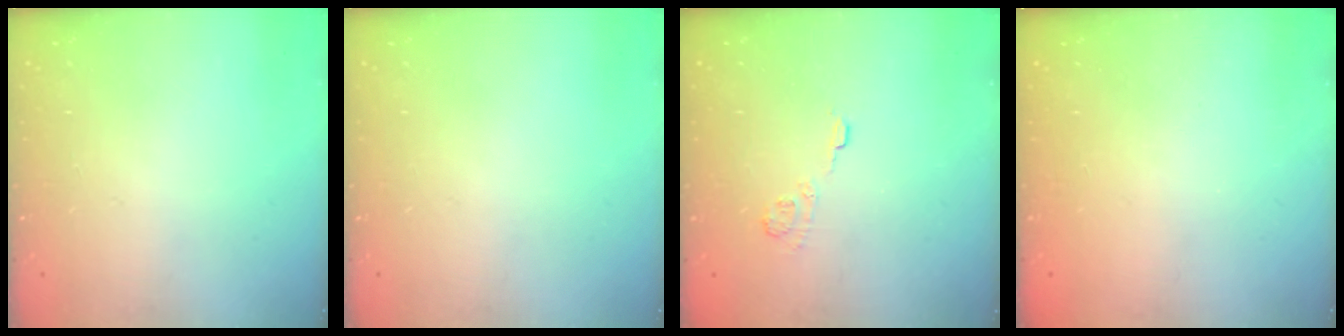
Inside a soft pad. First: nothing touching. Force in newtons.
{"total": 0.0}
{"total": 5.7, "press": 5.5, "slide": 1.2}
{"total": 2.4, "press": 2.2, "slide": 0.8}